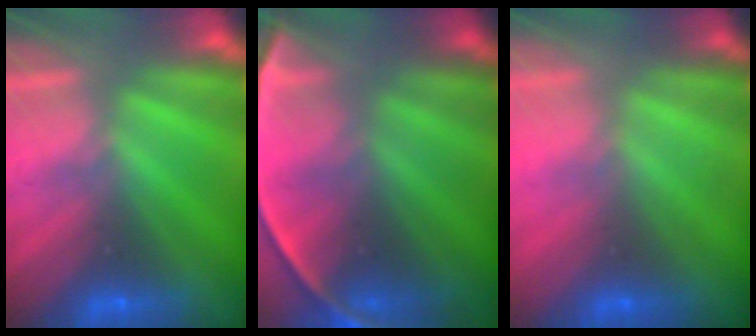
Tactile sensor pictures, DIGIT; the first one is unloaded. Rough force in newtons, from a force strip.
{"total": 9.3}
{"total": 2.1}